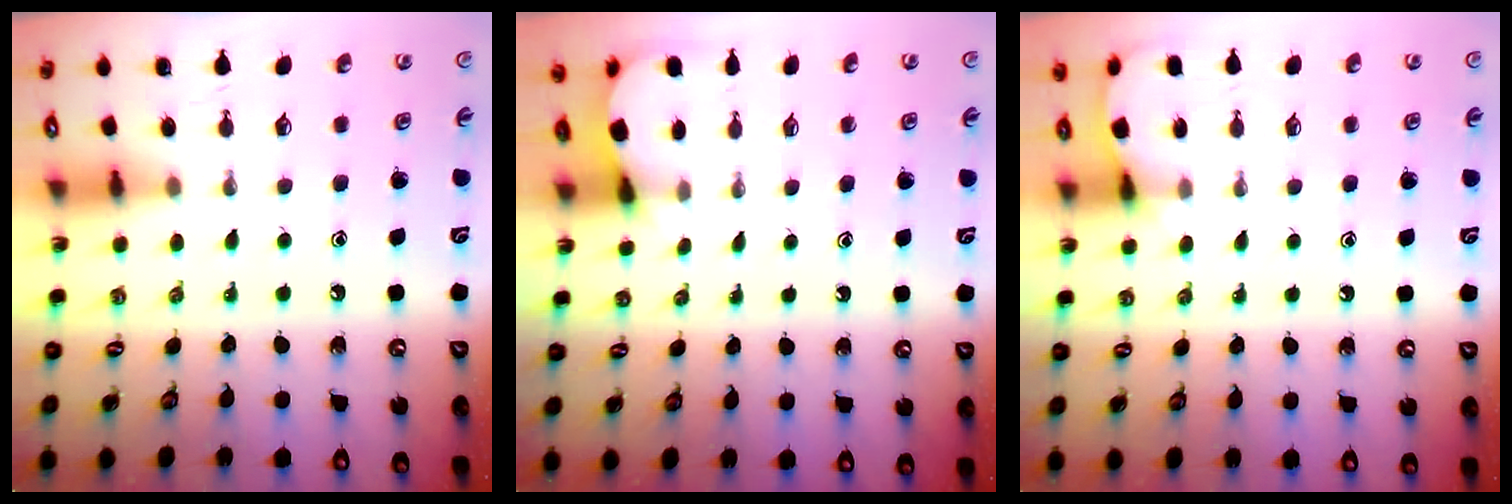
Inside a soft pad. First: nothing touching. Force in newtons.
{"total": 2.8, "press": 2.8, "slide": 0.3}
{"total": 3.6, "press": 3.6, "slide": 0.4}